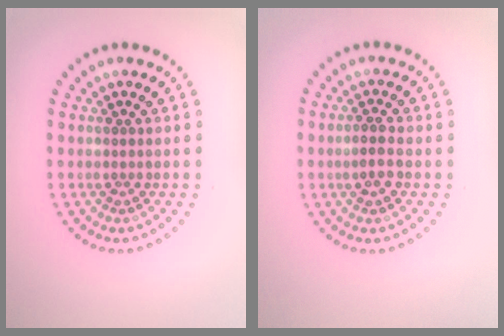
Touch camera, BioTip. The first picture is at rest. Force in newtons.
{"total": 1.8, "press": 1.8, "slide": 0.5}